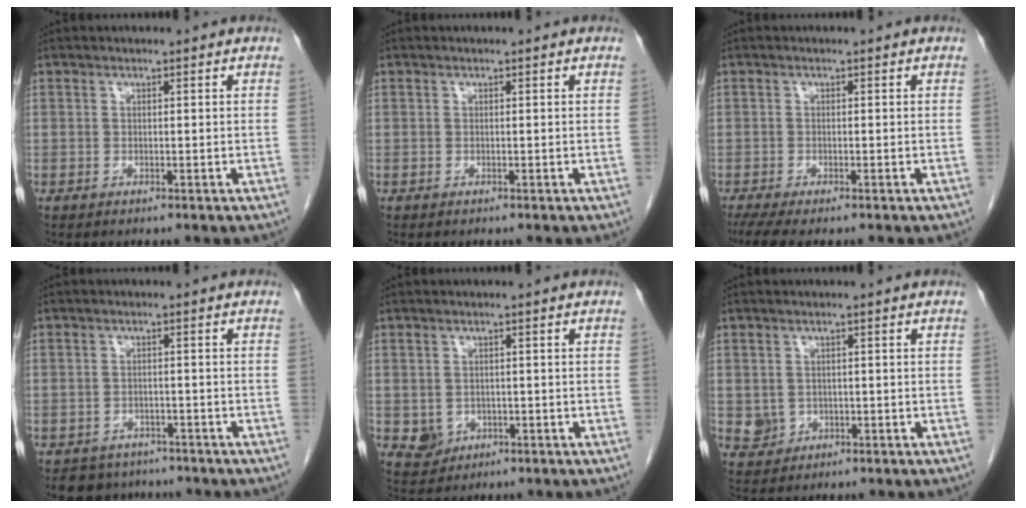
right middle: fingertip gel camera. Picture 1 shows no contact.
{"total": 0.0}
{"total": 4.6, "force": [-3.5, 0.7, 2.8], "torque": [-0.049, -0.013, -0.058]}
{"total": 5.0, "force": [-4.1, 2.8, 0.0], "torque": [0.006, 0.007, -0.059]}
{"total": 3.1, "force": [-0.7, 2.9, 1.1], "torque": [-0.014, 0.002, 0.000]}
{"total": 2.8, "force": [-0.3, 2.7, 0.8], "torque": [-0.010, 0.003, 0.005]}